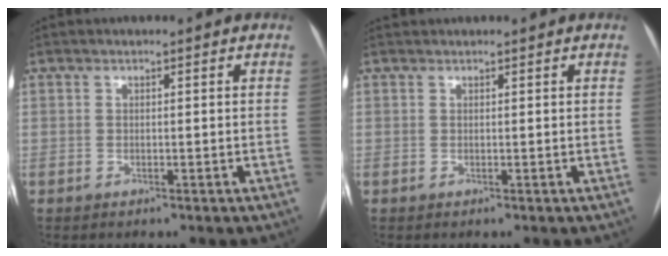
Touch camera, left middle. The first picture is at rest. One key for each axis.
{"total": 1.2, "fx": 1.2, "fy": 0.2, "fz": 0.1, "tx": -0.007, "ty": 0.027, "tz": 0.023}